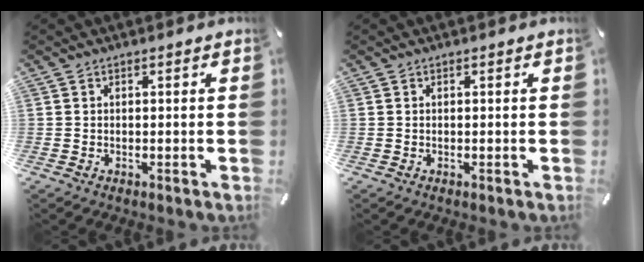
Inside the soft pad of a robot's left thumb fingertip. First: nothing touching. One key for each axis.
{"total": 0.0}